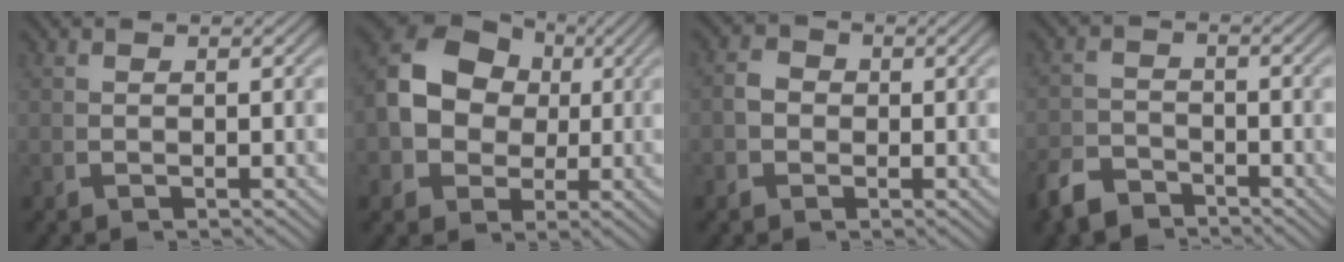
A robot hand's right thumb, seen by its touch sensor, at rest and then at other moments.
{"total": 10.2, "force": [1.5, 8.4, 5.6], "torque": [-0.160, -0.033, 0.041]}
{"total": 2.2, "force": [-0.2, 1.9, 1.0], "torque": [-0.016, -0.002, -0.008]}
{"total": 3.4, "force": [-3.2, 1.0, 0.3], "torque": [0.005, -0.010, -0.057]}